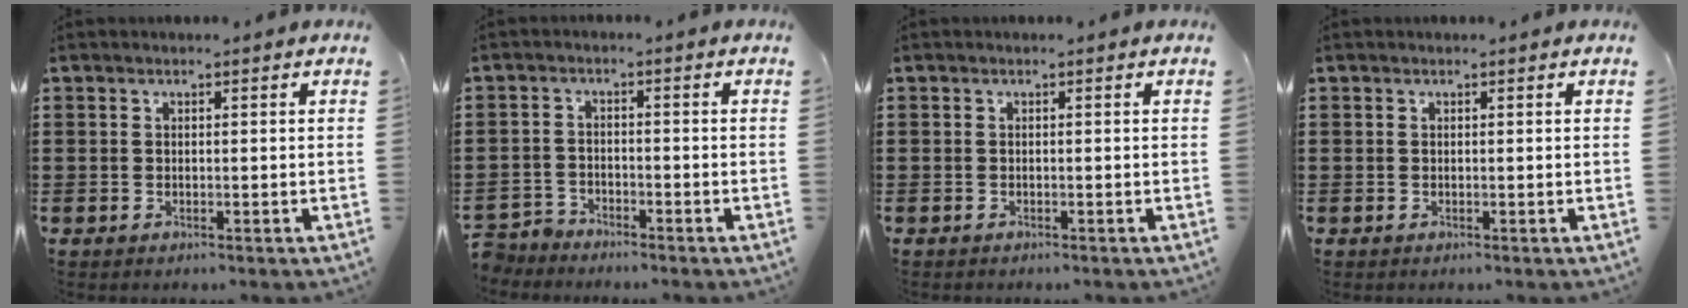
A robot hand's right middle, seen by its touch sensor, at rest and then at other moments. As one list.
[{"total": 2.9, "force": [-2.9, 0.6, -0.2], "torque": [-0.010, -0.003, -0.065]}, {"total": 0.0}, {"total": 0.0}]